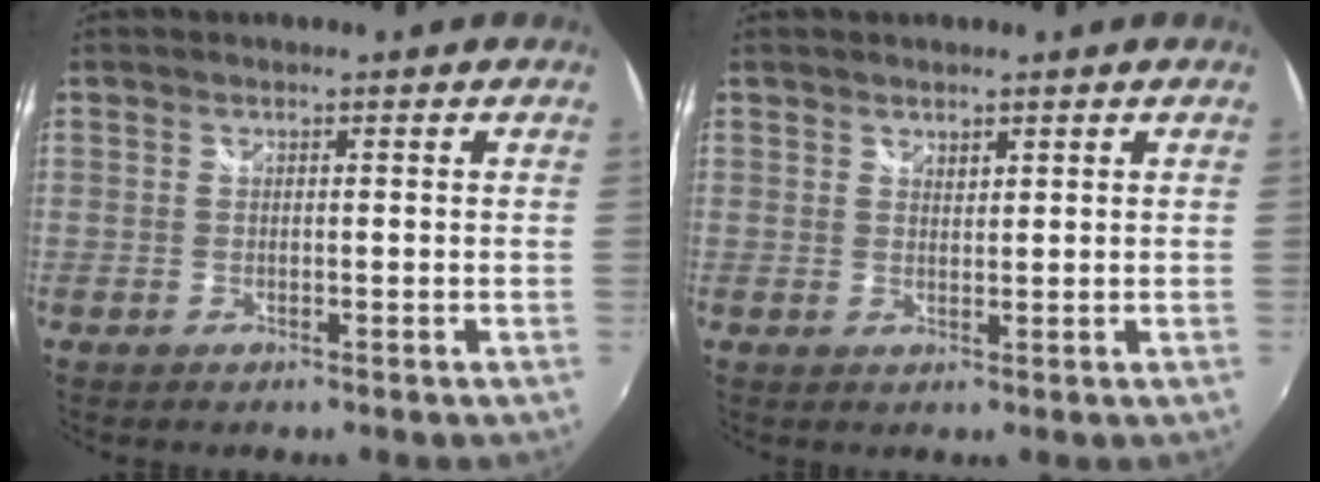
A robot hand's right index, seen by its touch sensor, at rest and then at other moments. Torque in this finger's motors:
{"motor_torque": [-0.14, 0.10, 0.07, 0.00]}